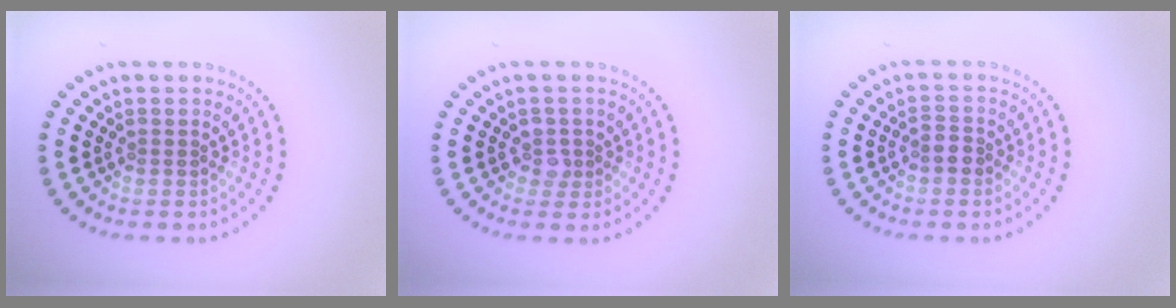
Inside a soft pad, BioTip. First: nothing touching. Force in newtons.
{"total": 1.5, "press": 1.3, "slide": 0.9}
{"total": 1.6, "press": 1.4, "slide": 0.7}